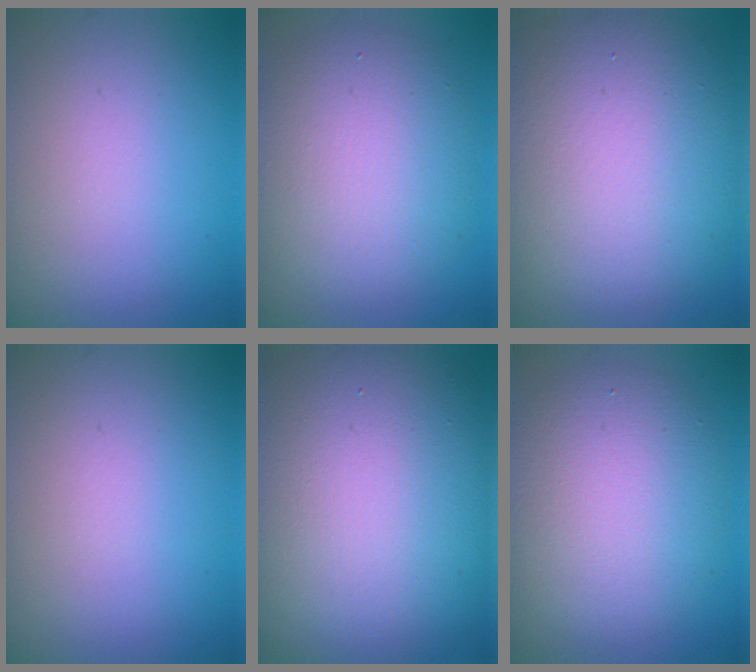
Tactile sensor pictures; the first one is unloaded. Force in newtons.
{"total": 7.8, "press": 7.8, "slide": 0.2}
{"total": 13.7, "press": 13.6, "slide": 1.4}
{"total": 0.0}
{"total": 16.9, "press": 16.8, "slide": 1.0}
{"total": 7.7, "press": 7.7, "slide": 0.7}